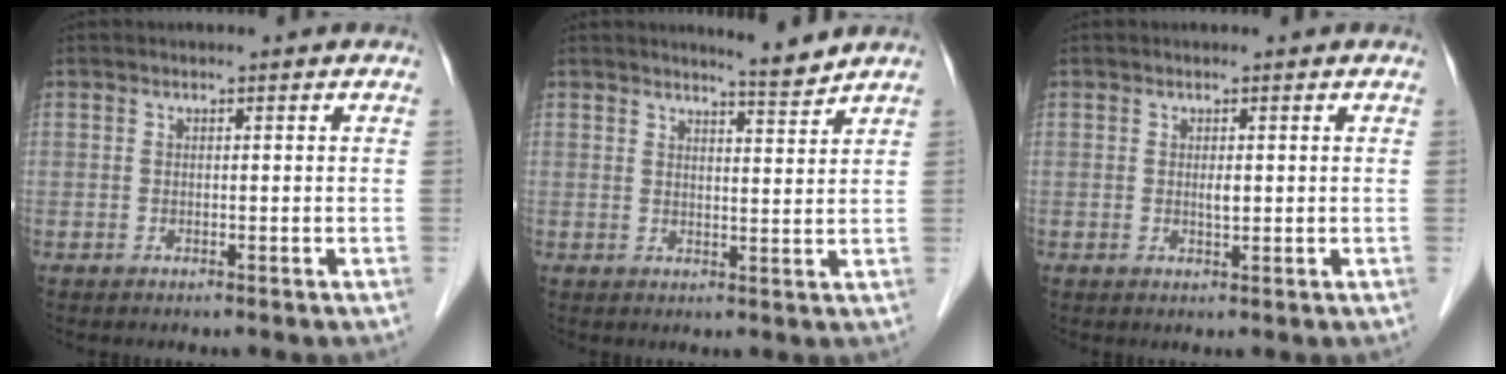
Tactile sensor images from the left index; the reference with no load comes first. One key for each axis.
{"total": 3.4, "fx": 3.3, "fy": -0.7, "fz": 0.5, "tx": -0.019, "ty": -0.016, "tz": 0.052}
{"total": 1.1, "fx": 0.2, "fy": 0.3, "fz": 1.0, "tx": -0.020, "ty": -0.002, "tz": 0.005}